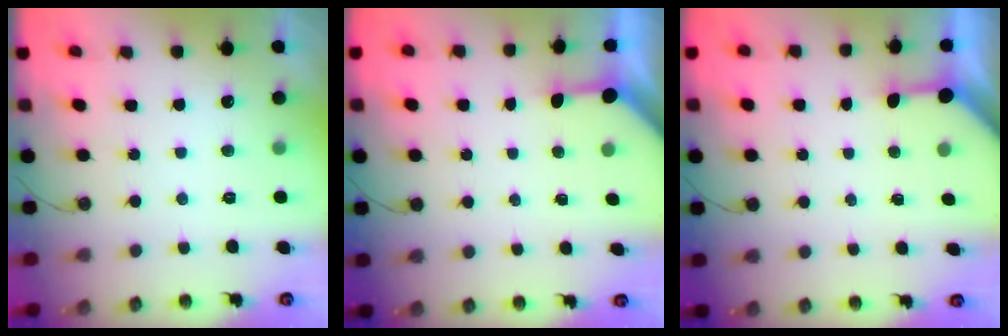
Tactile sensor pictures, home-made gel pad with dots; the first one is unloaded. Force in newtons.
{"total": 3.2, "press": 3.2, "slide": 0.3}
{"total": 3.5, "press": 3.4, "slide": 0.4}